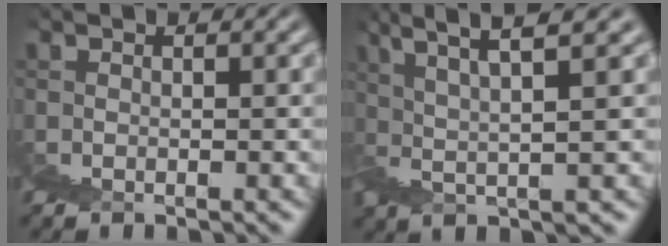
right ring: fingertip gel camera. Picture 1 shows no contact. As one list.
[{"total": 6.1, "force": [3.6, -4.9, 0.7], "torque": [0.008, 0.046, 0.048]}]